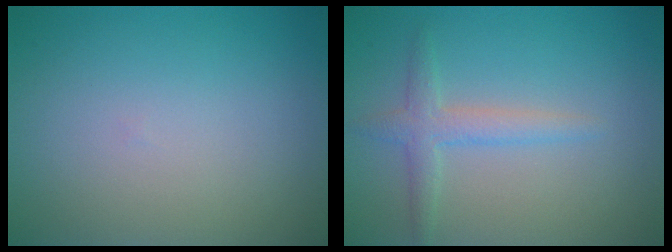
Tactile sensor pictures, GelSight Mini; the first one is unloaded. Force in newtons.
{"total": 2.2, "press": 2.2, "slide": 0.0}